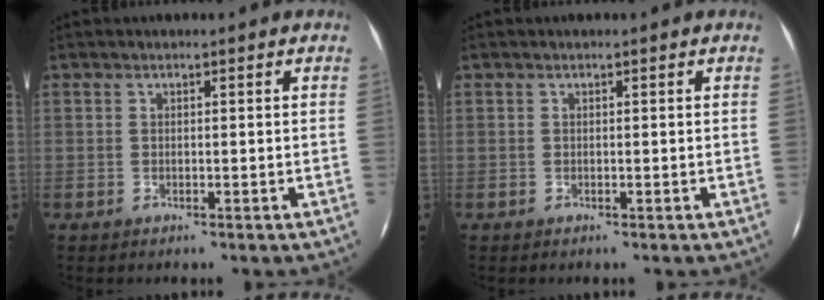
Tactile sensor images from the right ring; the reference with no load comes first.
{"total": 0.0}